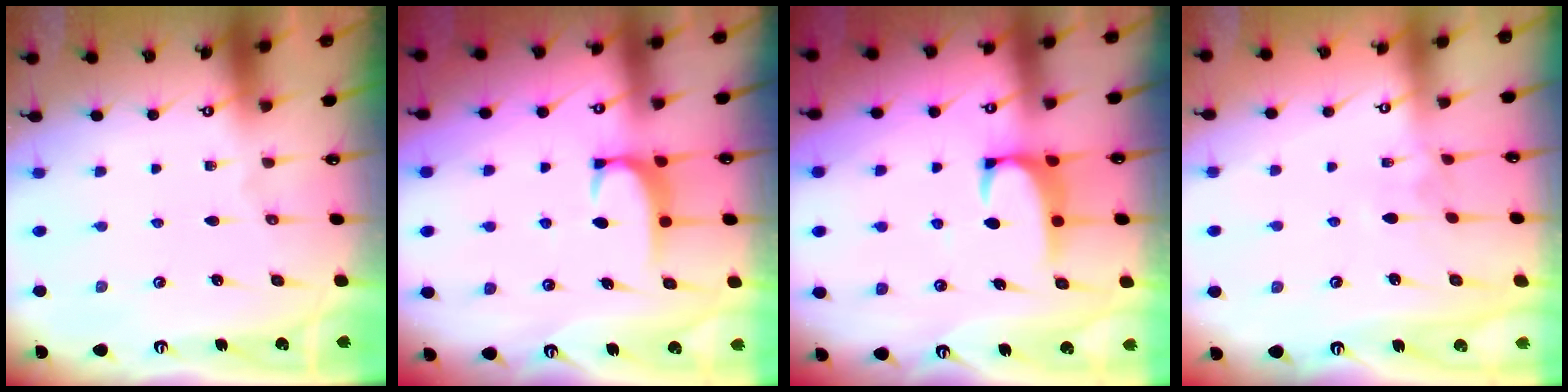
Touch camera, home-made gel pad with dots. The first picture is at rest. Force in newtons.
{"total": 1.6, "press": 1.5, "slide": 0.5}
{"total": 2.0, "press": 1.9, "slide": 0.7}
{"total": 3.0, "press": 2.9, "slide": 0.3}